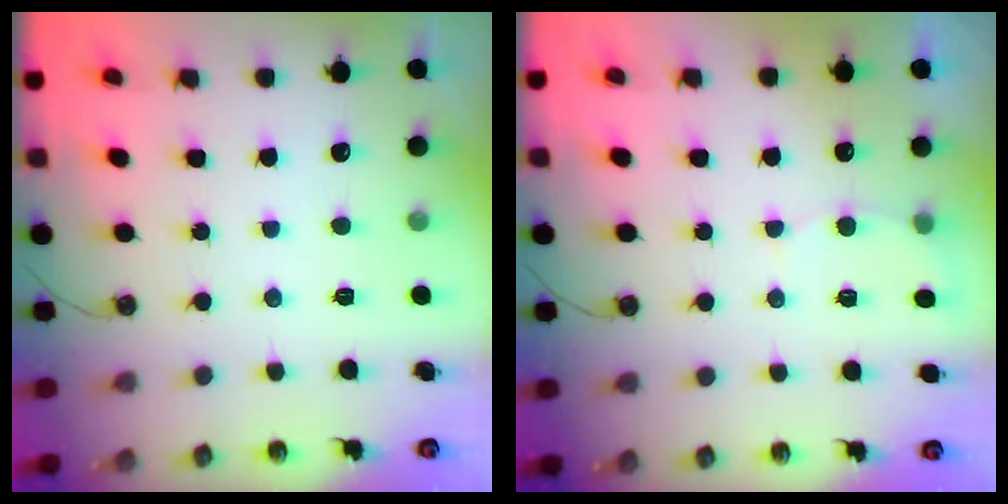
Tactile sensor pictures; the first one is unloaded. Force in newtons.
{"total": 5.3, "press": 5.1, "slide": 1.3}